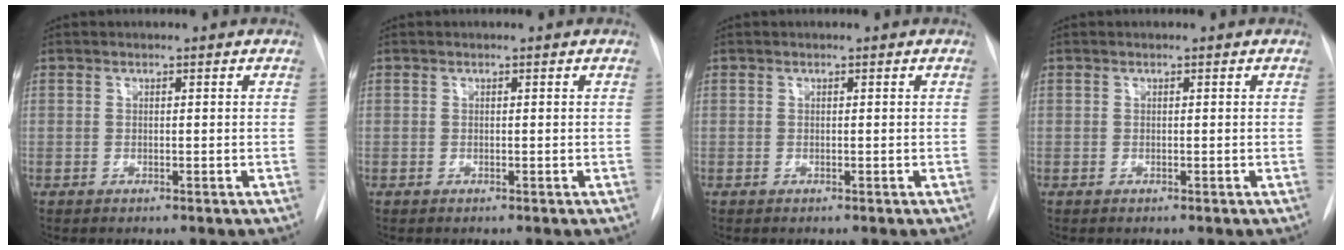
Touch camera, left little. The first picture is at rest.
{"total": 0.0}
{"total": 0.0}
{"total": 0.0}